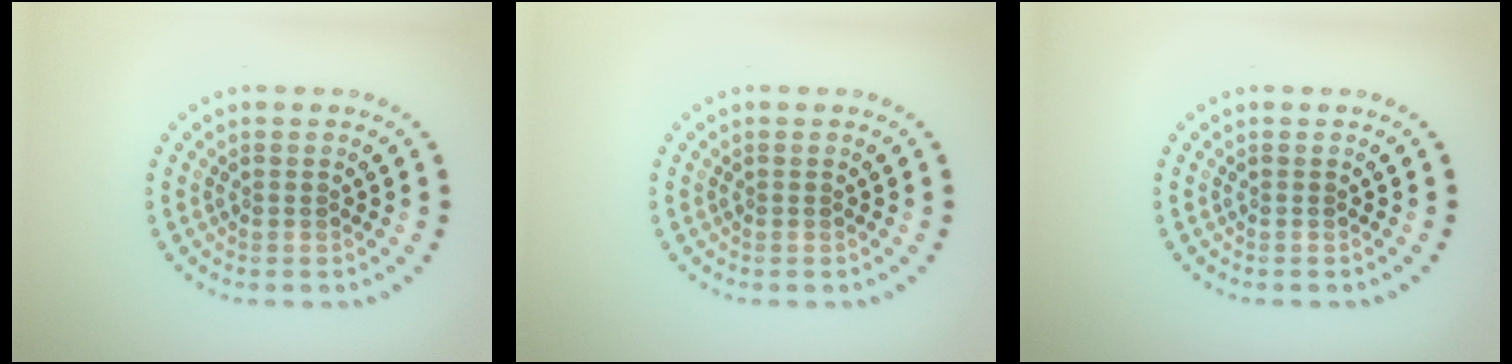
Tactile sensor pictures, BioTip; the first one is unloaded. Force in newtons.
{"total": 0.0}
{"total": 0.0}